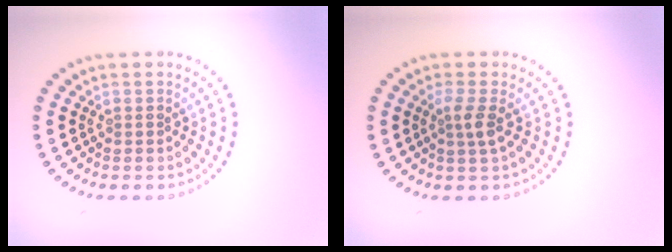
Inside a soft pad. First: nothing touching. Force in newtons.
{"total": 1.9, "press": 1.4, "slide": 1.2}